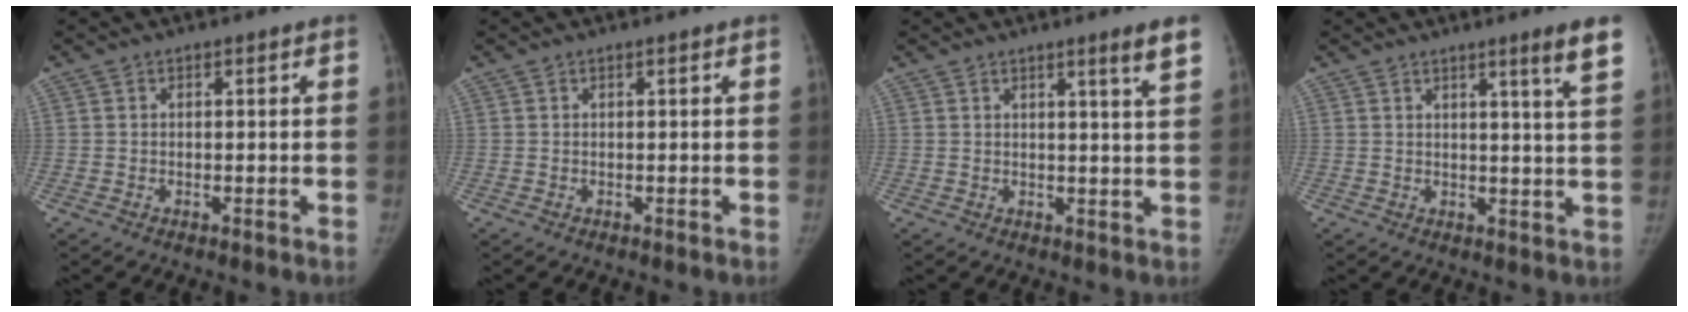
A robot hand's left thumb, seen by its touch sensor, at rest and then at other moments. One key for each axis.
{"total": 0.0}
{"total": 4.2, "fx": 2.6, "fy": -0.5, "fz": 3.2, "tx": -0.045, "ty": -0.022, "tz": 0.038}
{"total": 5.9, "fx": 3.7, "fy": -0.5, "fz": 4.6, "tx": -0.061, "ty": -0.030, "tz": 0.050}